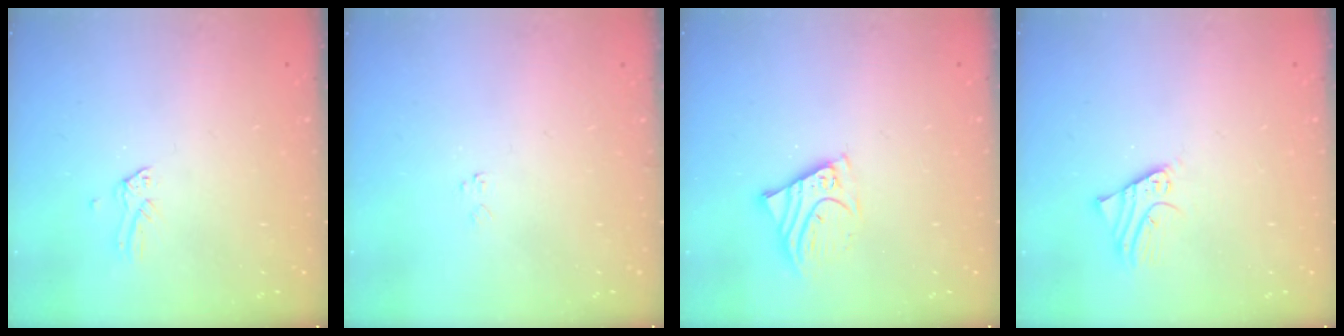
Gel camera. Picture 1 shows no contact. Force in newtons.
{"total": 3.7, "press": 3.7, "slide": 0.0}
{"total": 6.4, "press": 6.3, "slide": 0.7}
{"total": 2.3, "press": 2.3, "slide": 0.2}